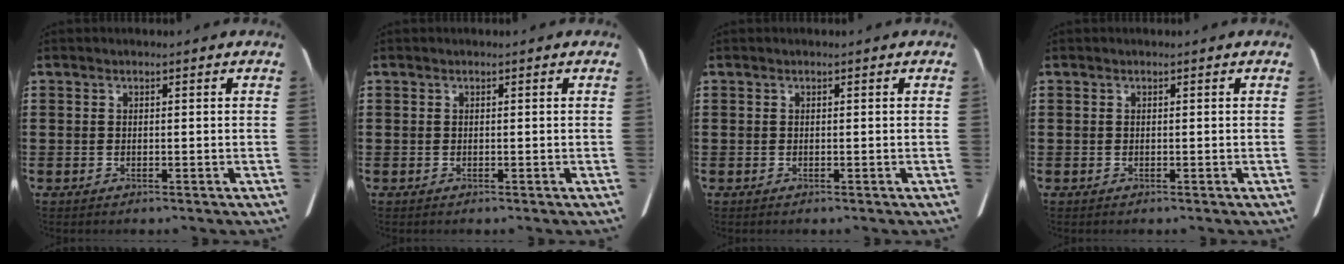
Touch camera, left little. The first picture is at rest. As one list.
[{"total": 0.0}, {"total": 0.0}, {"total": 0.0}]